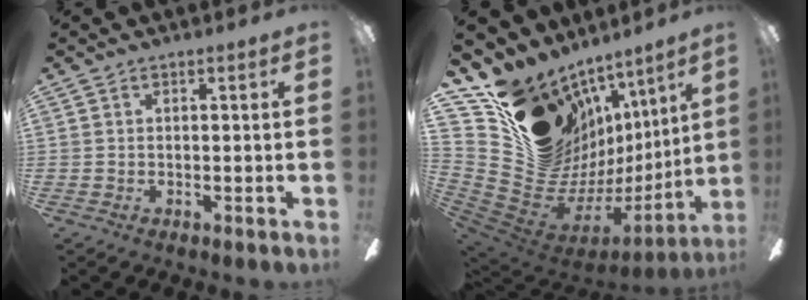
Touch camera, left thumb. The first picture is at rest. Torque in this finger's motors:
{"motor_torque": [3.21, 1.79, 1.36, -1.41, 0.30]}